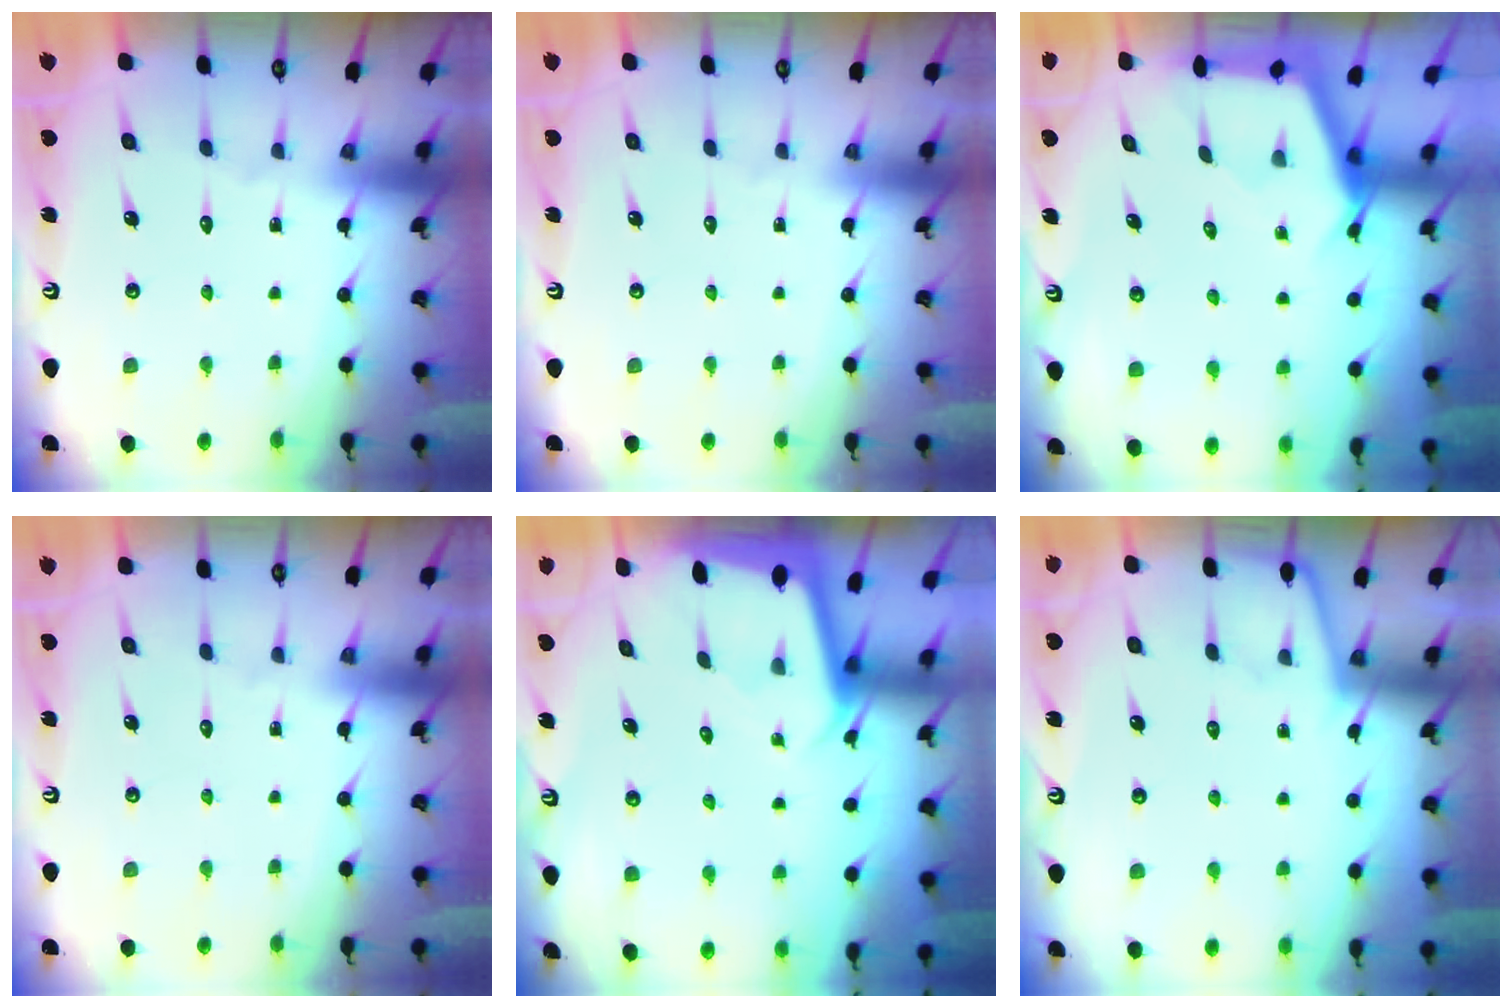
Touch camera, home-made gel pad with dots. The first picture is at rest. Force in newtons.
{"total": 0.0}
{"total": 3.1, "press": 3.1, "slide": 0.3}
{"total": 0.0}
{"total": 2.0, "press": 2.0, "slide": 0.1}
{"total": 2.3, "press": 2.3, "slide": 0.3}